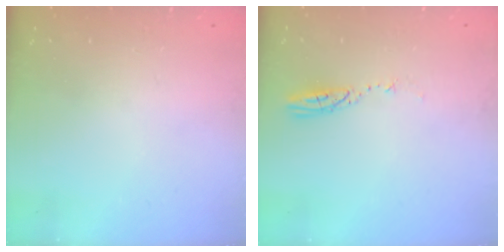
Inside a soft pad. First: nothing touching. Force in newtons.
{"total": 3.7, "press": 3.6, "slide": 0.3}